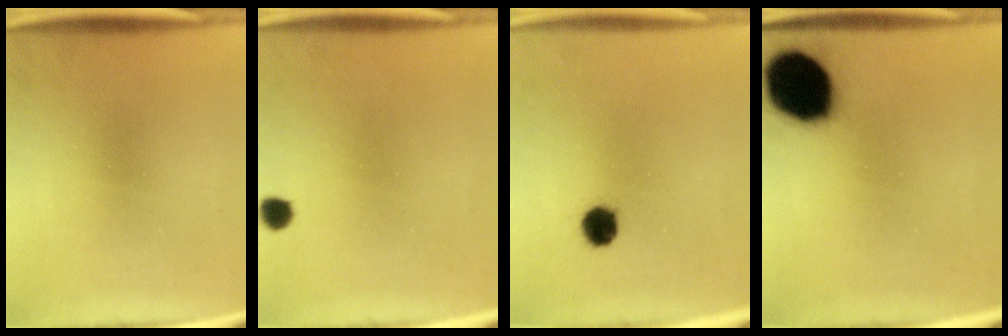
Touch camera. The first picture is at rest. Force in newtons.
{"total": 2.1}
{"total": 3.8}
{"total": 19.2}